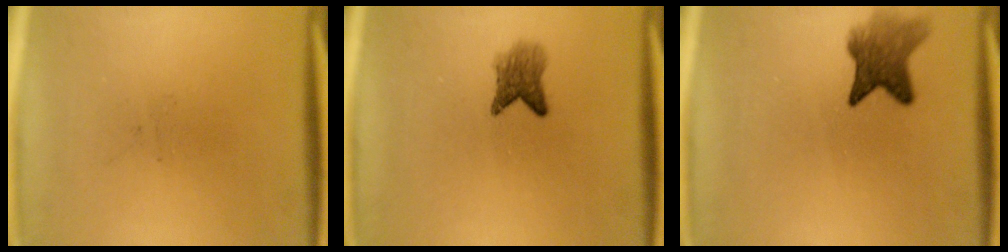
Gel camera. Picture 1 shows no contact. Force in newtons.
{"total": 3.2}
{"total": 5.6}